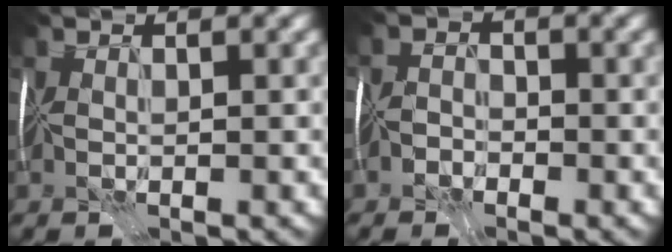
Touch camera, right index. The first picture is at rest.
{"total": 1.9, "force": [-1.8, 0.2, -0.4], "torque": [0.016, 0.004, -0.036]}